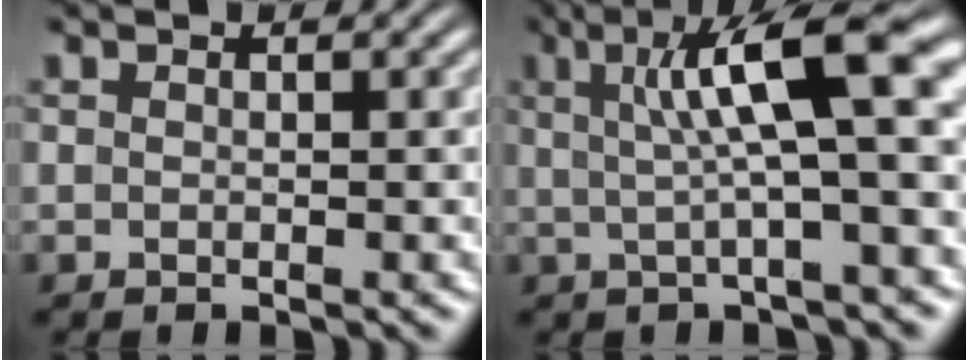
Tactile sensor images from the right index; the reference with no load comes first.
{"total": 8.5, "force": [2.1, 1.8, 8.0], "torque": [-0.109, 0.028, 0.024]}